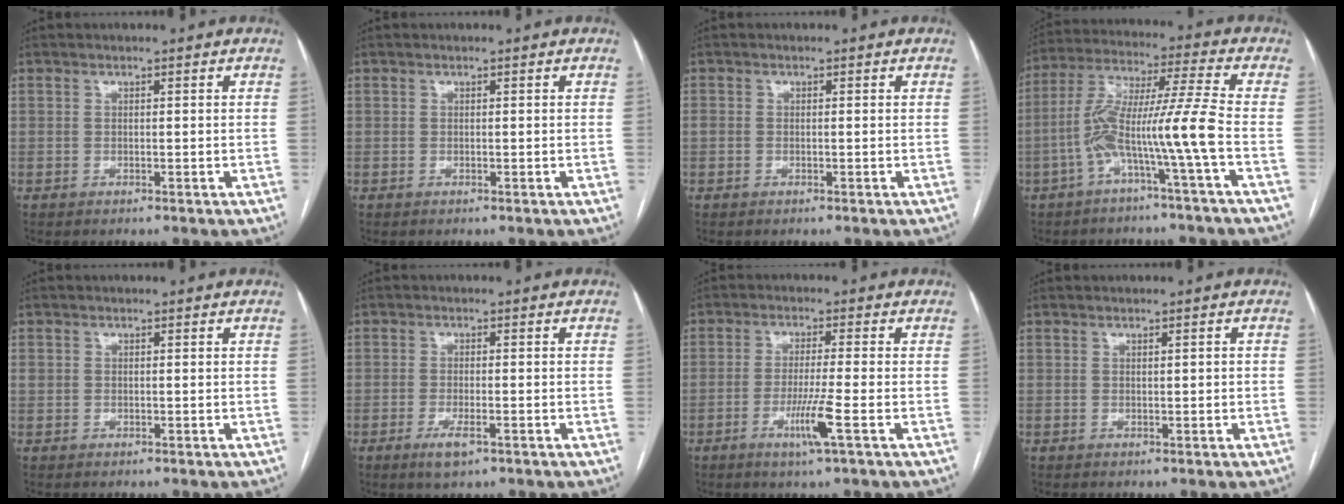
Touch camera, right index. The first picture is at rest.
{"total": 0.0}
{"total": 0.7, "force": [-0.1, 0.5, 0.5], "torque": [-0.010, 0.005, 0.000]}
{"total": 11.1, "force": [-3.9, -1.6, 10.3], "torque": [-0.206, 0.024, -0.076]}
{"total": 0.9, "force": [0.1, 0.8, 0.4], "torque": [-0.008, 0.011, 0.006]}
{"total": 3.6, "force": [-2.0, 0.8, 2.9], "torque": [-0.057, -0.005, -0.032]}
{"total": 5.8, "force": [-2.3, -0.9, 5.2], "torque": [-0.100, -0.015, -0.045]}
{"total": 0.6, "force": [0.0, 0.0, 0.6], "torque": [-0.012, 0.000, 0.002]}